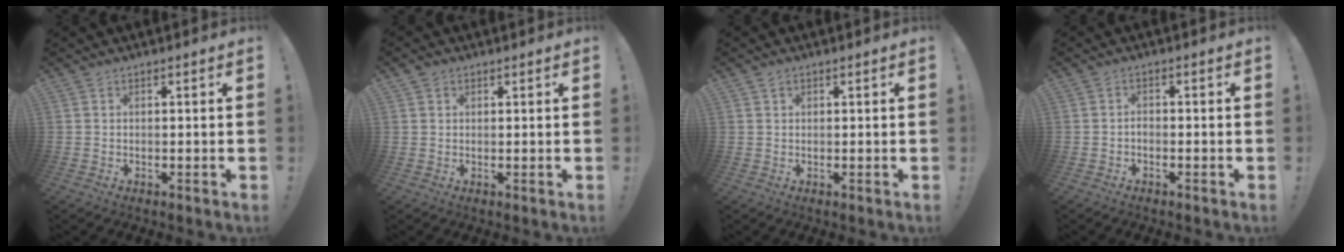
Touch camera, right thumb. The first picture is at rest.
{"total": 1.6, "force": [0.9, 1.3, 0.3], "torque": [0.006, -0.003, 0.015]}
{"total": 1.1, "force": [0.8, 0.7, 0.2], "torque": [0.000, -0.001, 0.015]}
{"total": 1.0, "force": [-0.8, 0.6, 0.3], "torque": [-0.004, 0.003, -0.015]}